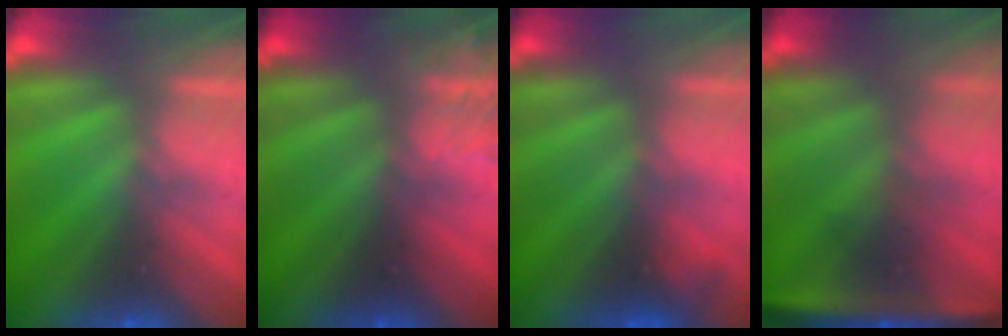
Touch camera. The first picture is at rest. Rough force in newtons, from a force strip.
{"total": 3.4}
{"total": 1.9}
{"total": 7.6}